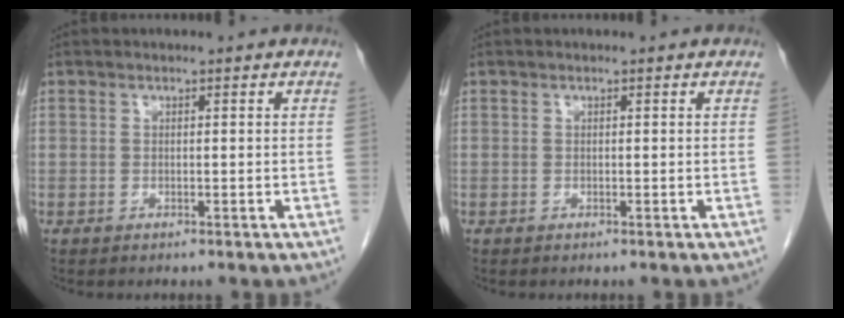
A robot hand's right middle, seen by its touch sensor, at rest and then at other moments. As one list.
[{"total": 0.0}]